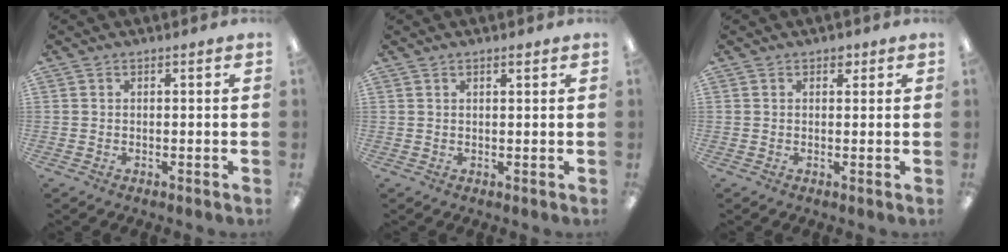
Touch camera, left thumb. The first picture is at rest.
{"total": 1.2, "force": [1.0, 0.2, 0.7], "torque": [-0.014, 0.001, 0.016]}
{"total": 1.7, "force": [1.0, 1.2, 0.8], "torque": [-0.008, 0.000, 0.016]}